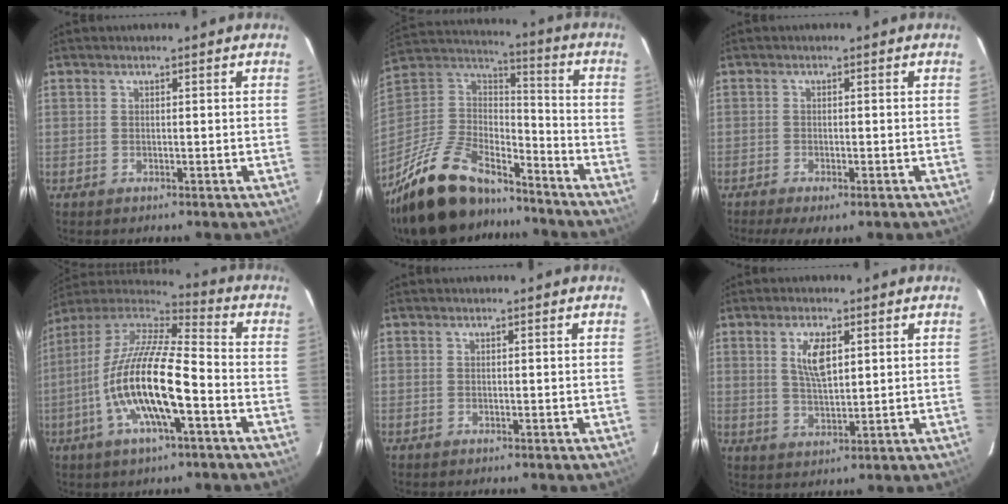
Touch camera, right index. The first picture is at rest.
{"total": 26.1, "force": [-19.4, 10.8, 13.8], "torque": [-0.288, -0.003, -0.318]}
{"total": 5.2, "force": [-3.6, 1.2, 3.5], "torque": [-0.082, -0.021, -0.058]}
{"total": 18.9, "force": [-6.0, 4.5, 17.3], "torque": [-0.325, -0.021, -0.122]}
{"total": 0.0}
{"total": 6.0, "force": [2.2, 2.5, 5.1], "torque": [-0.091, 0.002, 0.045]}